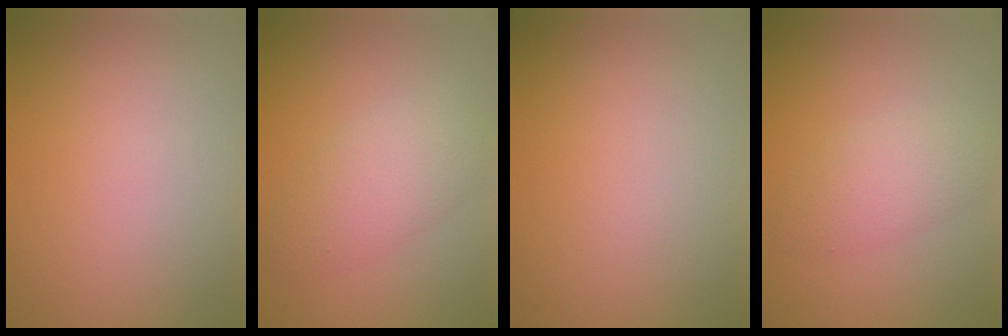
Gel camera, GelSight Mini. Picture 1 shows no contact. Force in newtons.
{"total": 4.1, "press": 4.1, "slide": 0.2}
{"total": 0.0}
{"total": 3.3, "press": 3.3, "slide": 0.1}